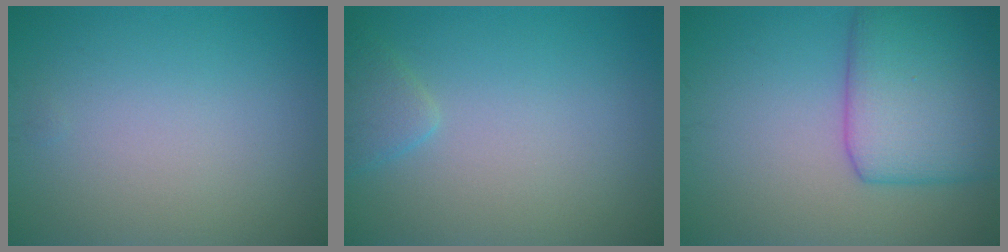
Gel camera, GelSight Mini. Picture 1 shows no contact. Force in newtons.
{"total": 1.6, "press": 1.6, "slide": 0.1}
{"total": 7.7, "press": 7.6, "slide": 0.2}